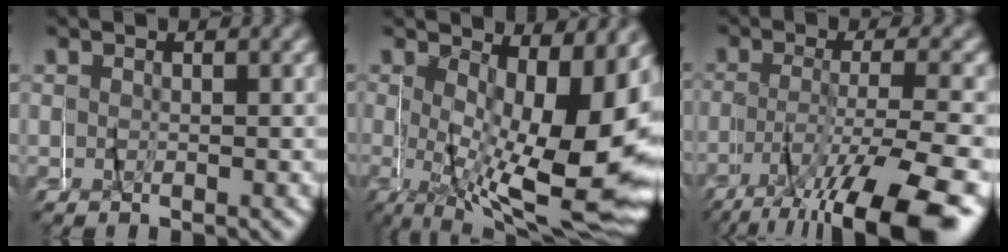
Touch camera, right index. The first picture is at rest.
{"total": 12.8, "force": [-1.5, 4.5, 11.8], "torque": [-0.151, -0.017, -0.014]}
{"total": 8.9, "force": [-5.1, 1.9, 7.0], "torque": [-0.118, -0.015, -0.077]}